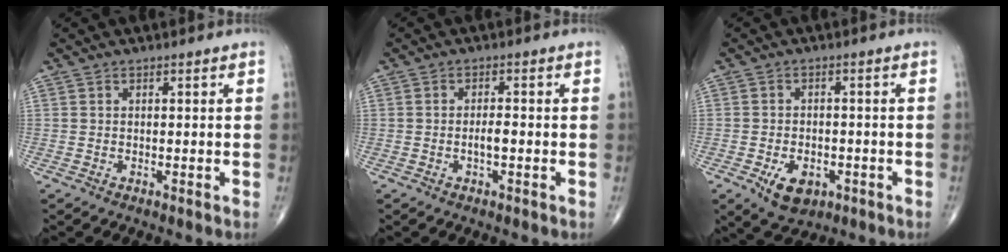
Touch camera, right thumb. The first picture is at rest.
{"total": 4.5, "force": [-1.6, 1.6, 3.8], "torque": [-0.063, 0.016, -0.029]}
{"total": 6.5, "force": [-2.8, 4.1, 4.2], "torque": [-0.055, 0.006, -0.037]}